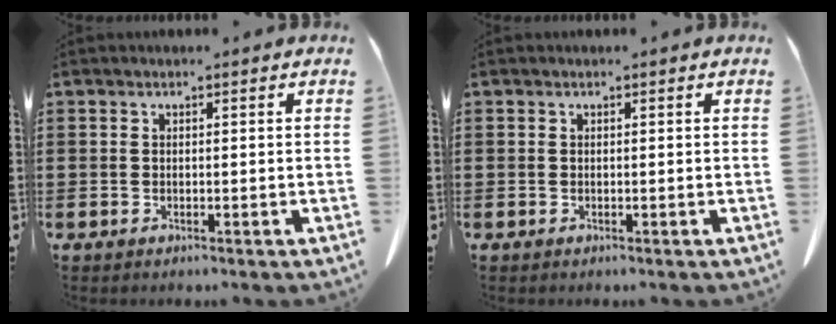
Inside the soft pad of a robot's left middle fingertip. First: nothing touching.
{"total": 0.0}